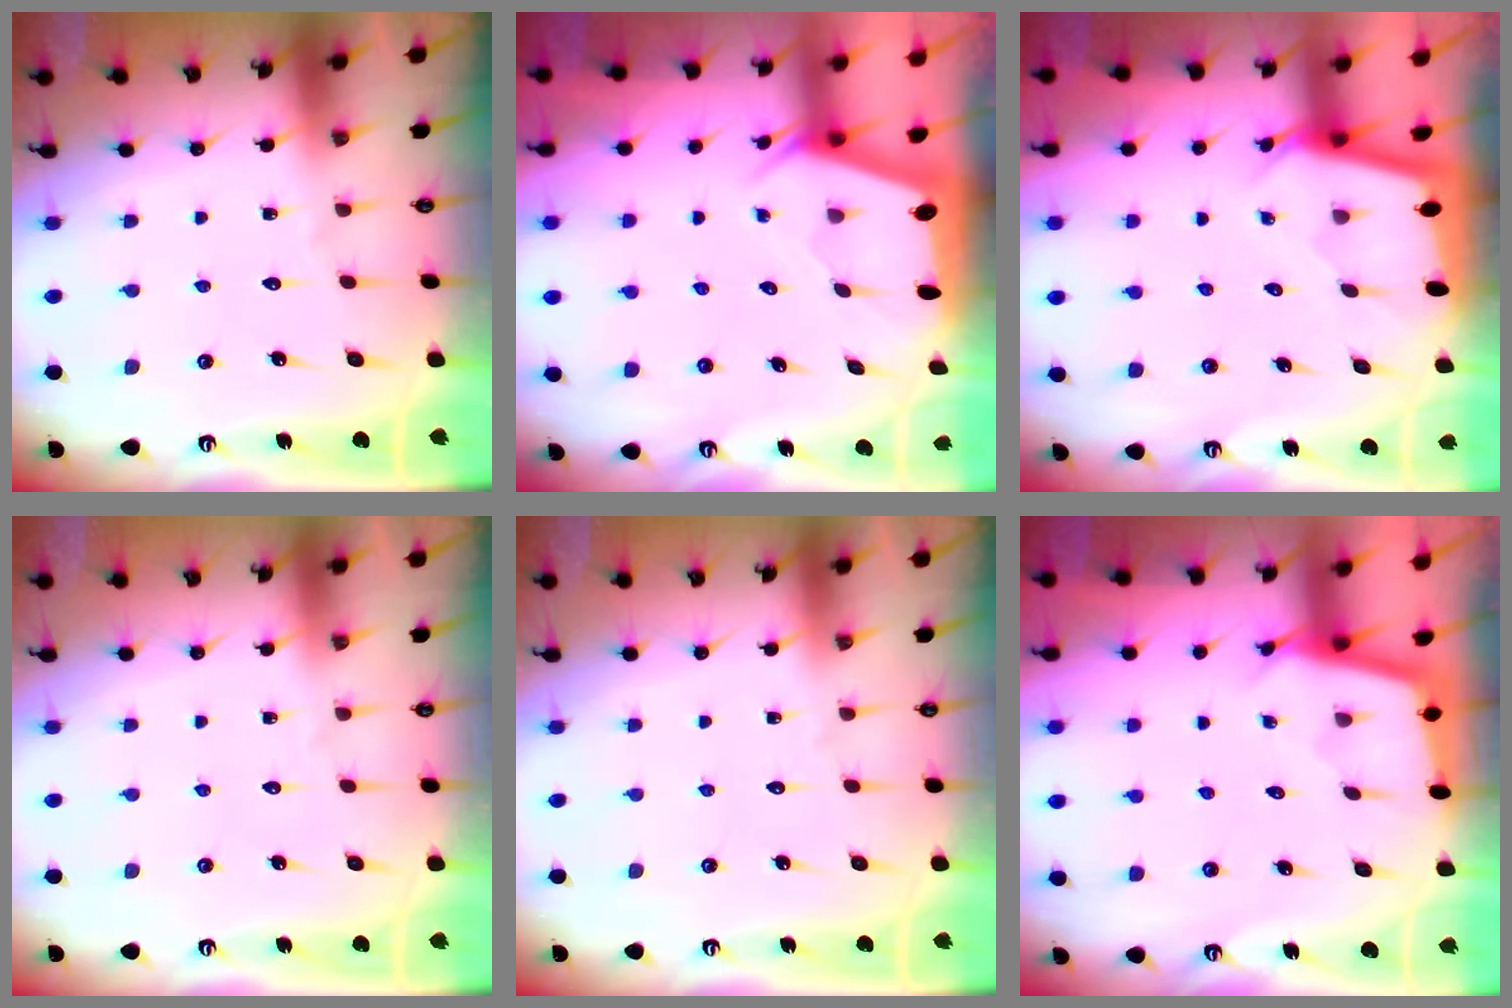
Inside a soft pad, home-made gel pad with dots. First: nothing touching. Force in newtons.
{"total": 1.9, "press": 1.9, "slide": 0.3}
{"total": 2.2, "press": 2.2, "slide": 0.1}
{"total": 0.0}
{"total": 0.0}
{"total": 2.4, "press": 2.4, "slide": 0.2}